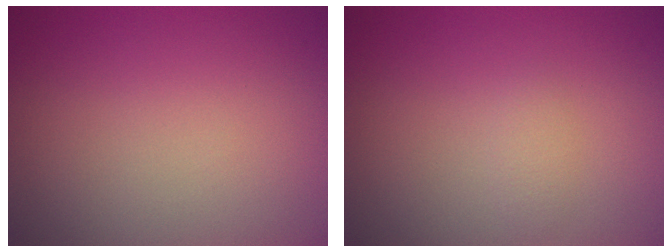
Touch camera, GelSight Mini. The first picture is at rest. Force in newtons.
{"total": 0.8, "press": 0.8, "slide": 0.0}